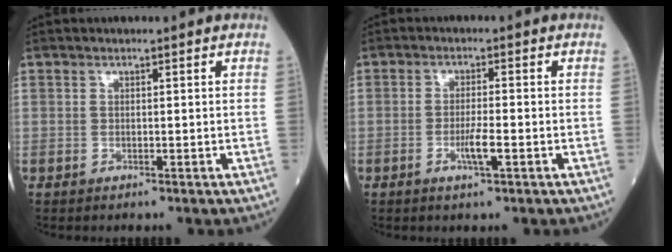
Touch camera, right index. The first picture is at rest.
{"total": 3.6, "force": [-1.3, 0.3, 3.3], "torque": [-0.060, -0.003, -0.023]}